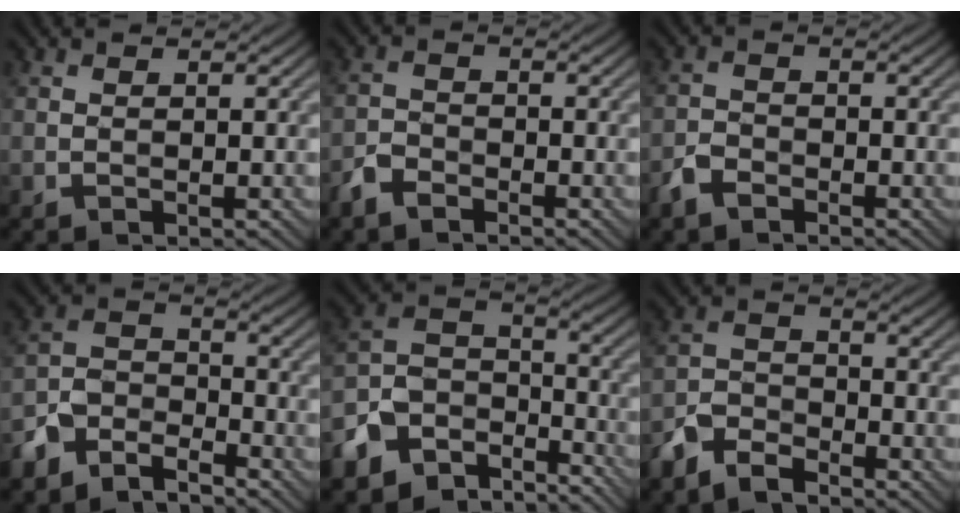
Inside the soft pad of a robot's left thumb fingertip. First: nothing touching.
{"total": 3.2, "force": [-2.6, 1.5, 1.2], "torque": [-0.027, -0.003, -0.063]}
{"total": 2.9, "force": [-2.2, 1.5, 1.2], "torque": [-0.026, -0.002, -0.055]}
{"total": 7.0, "force": [-5.6, 3.4, 2.6], "torque": [-0.054, -0.001, -0.125]}
{"total": 11.4, "force": [-8.0, 6.8, 4.6], "torque": [-0.102, -0.014, -0.147]}
{"total": 6.0, "force": [-4.7, 2.7, 2.5], "torque": [-0.053, -0.004, -0.108]}